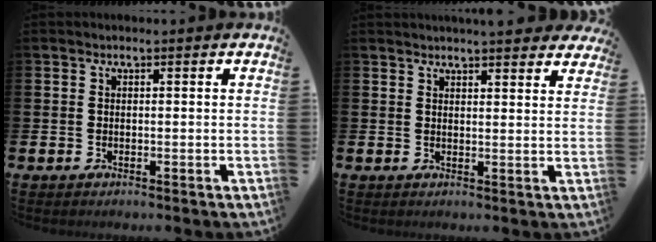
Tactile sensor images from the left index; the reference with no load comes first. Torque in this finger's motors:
{"motor_torque": [0.92, -0.95, 0.70, 0.17]}